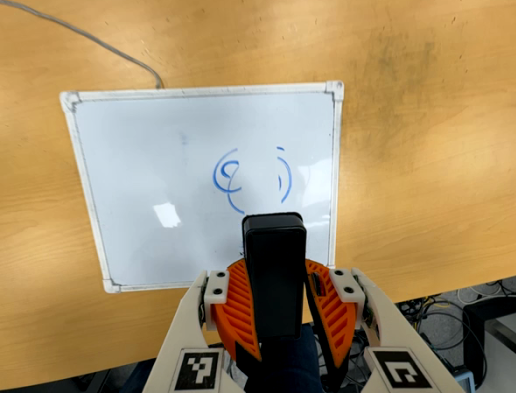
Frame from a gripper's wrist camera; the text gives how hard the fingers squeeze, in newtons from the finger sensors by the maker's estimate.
{"total": 8.8, "left": 9.1, "right": 8.5}